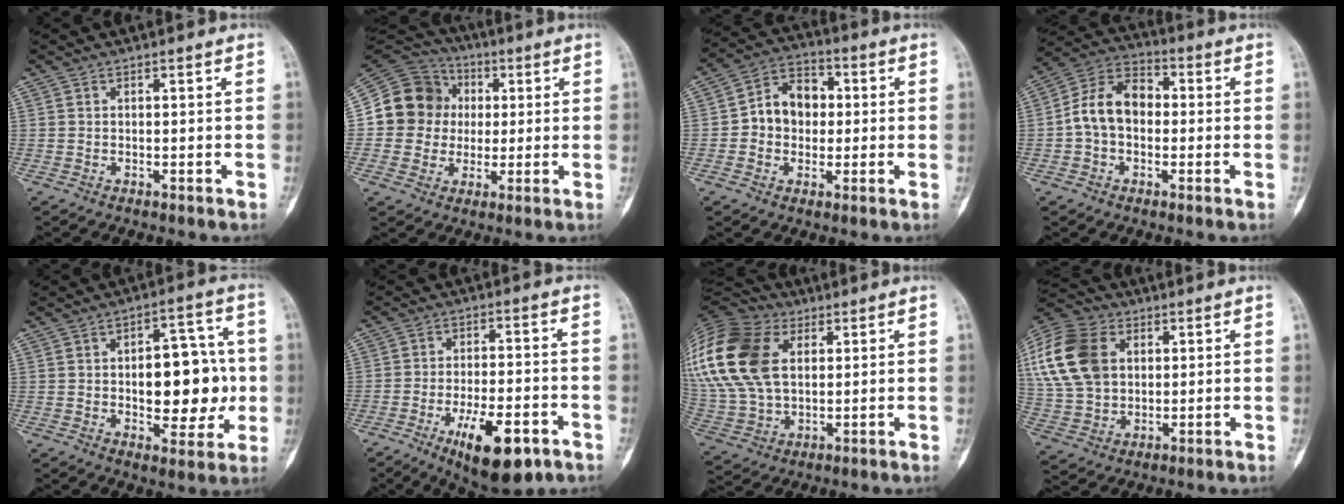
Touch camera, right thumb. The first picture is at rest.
{"total": 14.1, "force": [1.1, 13.3, 4.7], "torque": [-0.057, 0.028, 0.017]}
{"total": 9.8, "force": [0.3, 7.8, 5.9], "torque": [-0.061, 0.026, -0.005]}
{"total": 10.9, "force": [-0.4, 7.7, 7.6], "torque": [-0.125, 0.036, -0.021]}
{"total": 15.9, "force": [-0.7, 8.6, 13.4], "torque": [-0.139, 0.020, -0.004]}
{"total": 13.9, "force": [-6.8, 5.4, 10.8], "torque": [-0.160, 0.021, -0.097]}
{"total": 29.2, "force": [8.8, 19.7, 19.6], "torque": [-0.469, 0.039, 0.177]}
{"total": 19.4, "force": [5.0, 13.9, 12.6], "torque": [-0.264, 0.009, 0.095]}